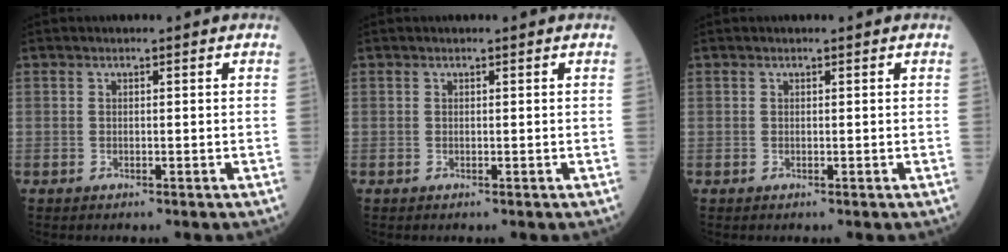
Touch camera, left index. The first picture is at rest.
{"total": 0.0}
{"total": 0.0}